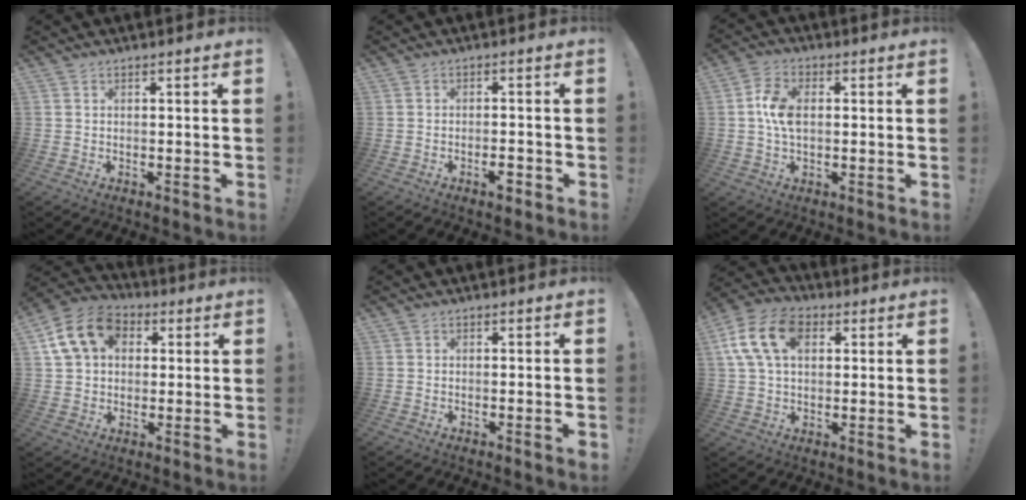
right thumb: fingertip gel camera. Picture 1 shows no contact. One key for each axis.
{"total": 3.0, "fx": -1.8, "fy": 0.8, "fz": 2.3, "tx": -0.033, "ty": 0.010, "tz": -0.031}
{"total": 7.6, "fx": 0.4, "fy": 4.6, "fz": 5.9, "tx": -0.115, "ty": 0.004, "tz": 0.006}
{"total": 14.3, "fx": 4.8, "fy": 10.9, "fz": 7.9, "tx": -0.131, "ty": -0.003, "tz": 0.097}
{"total": 1.0, "fx": -0.6, "fy": 0.0, "fz": 0.8, "tx": -0.016, "ty": 0.002, "tz": -0.010}
{"total": 15.1, "fx": 4.9, "fy": 9.9, "fz": 10.2, "tx": -0.196, "ty": -0.003, "tz": 0.093}